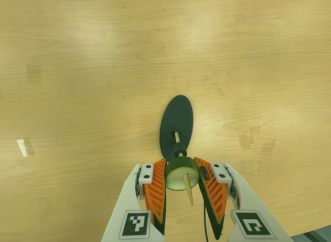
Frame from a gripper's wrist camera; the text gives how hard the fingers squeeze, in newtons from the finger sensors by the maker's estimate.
{"total": 11.3, "left": 11.4, "right": 11.1}